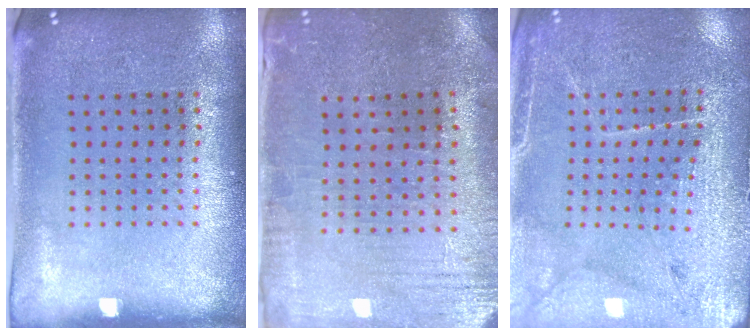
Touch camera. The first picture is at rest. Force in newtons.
{"total": 0.6, "press": 0.5, "slide": 0.3}
{"total": 3.0, "press": 2.9, "slide": 0.4}